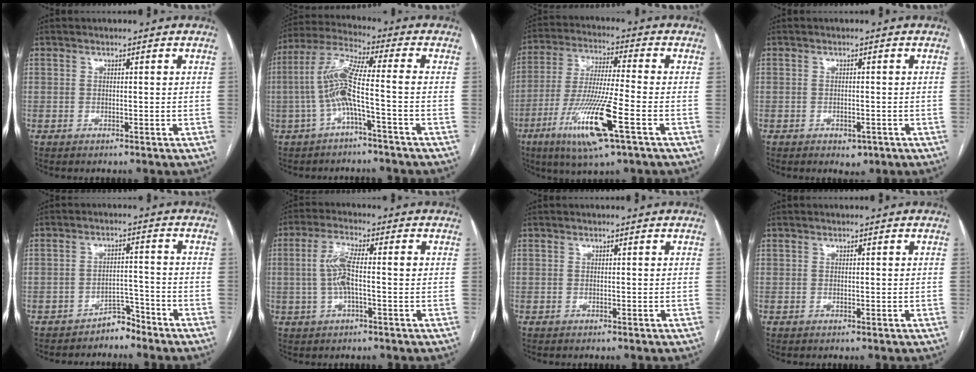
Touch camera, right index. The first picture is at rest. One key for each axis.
{"total": 8.5, "fx": -2.0, "fy": 0.2, "fz": 8.2, "tx": -0.176, "ty": 0.026, "tz": -0.043}
{"total": 14.2, "fx": -5.9, "fy": 0.4, "fz": 12.9, "tx": -0.263, "ty": -0.024, "tz": -0.107}
{"total": 2.1, "fx": -1.1, "fy": 1.3, "fz": 1.1, "tx": -0.011, "ty": 0.001, "tz": -0.005}
{"total": 3.4, "fx": -3.2, "fy": 1.2, "fz": 0.4, "tx": 0.003, "ty": 0.003, "tz": -0.051}
{"total": 6.1, "fx": 0.1, "fy": 1.3, "fz": 6.0, "tx": -0.129, "ty": 0.017, "tz": 0.000}
{"total": 0.0}
{"total": 0.0}